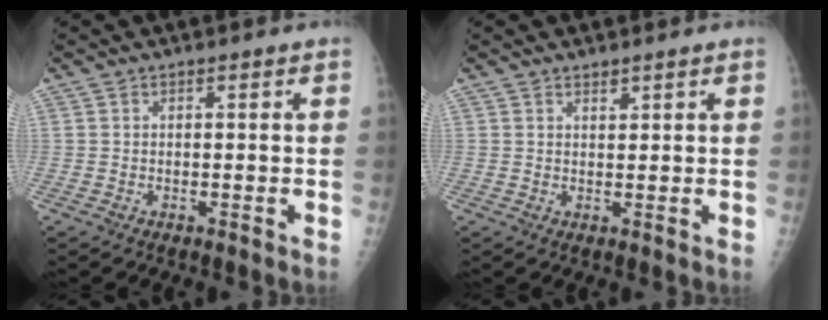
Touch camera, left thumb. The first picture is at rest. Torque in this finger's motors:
{"motor_torque": [-0.09, 0.02, -0.11, -0.15, 0.04]}